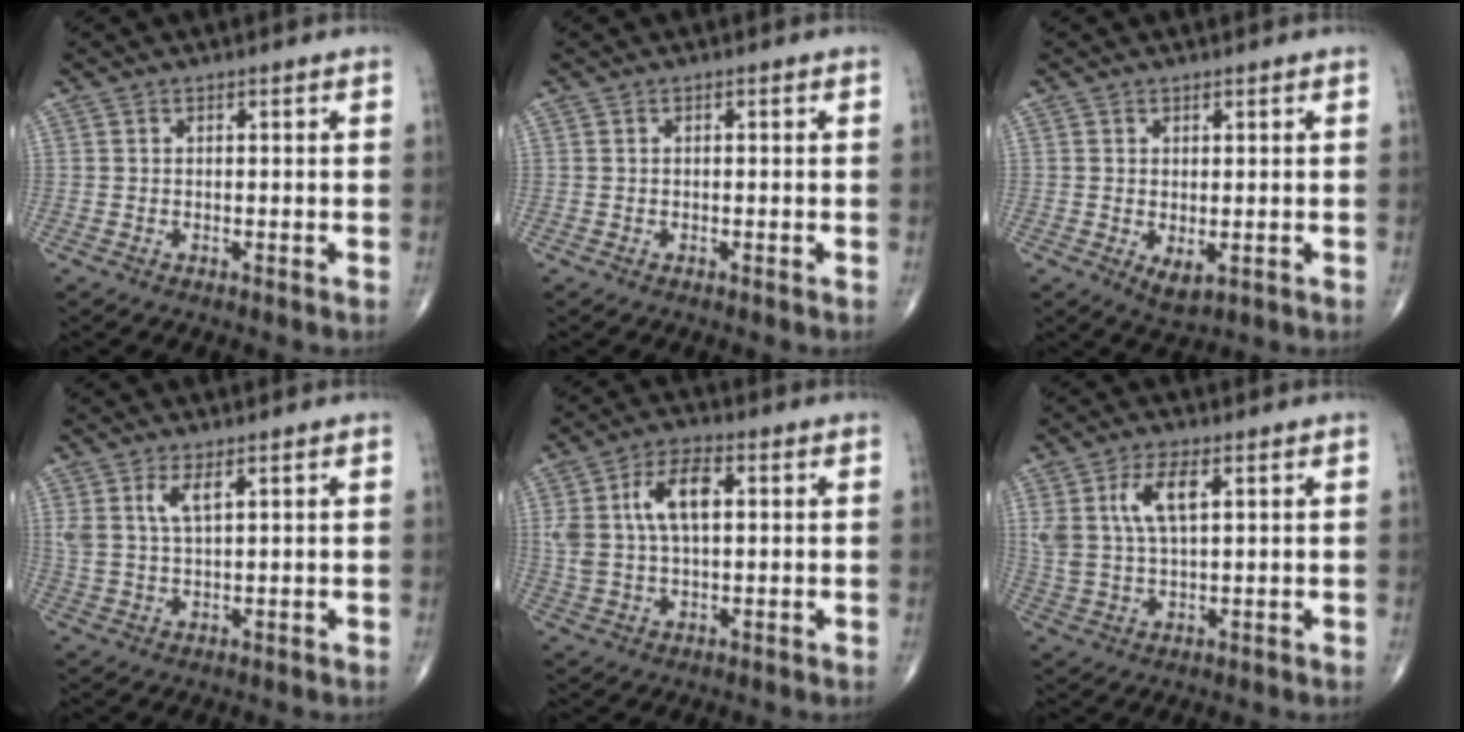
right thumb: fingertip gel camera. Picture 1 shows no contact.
{"total": 0.0}
{"total": 3.3, "force": [-0.5, 1.7, 2.7], "torque": [-0.041, -0.010, 0.002]}
{"total": 4.2, "force": [2.0, 1.3, 3.5], "torque": [-0.075, -0.008, 0.048]}
{"total": 10.1, "force": [2.3, 5.1, 8.4], "torque": [-0.161, 0.012, 0.043]}
{"total": 8.0, "force": [2.9, 3.3, 6.6], "torque": [-0.139, -0.003, 0.062]}